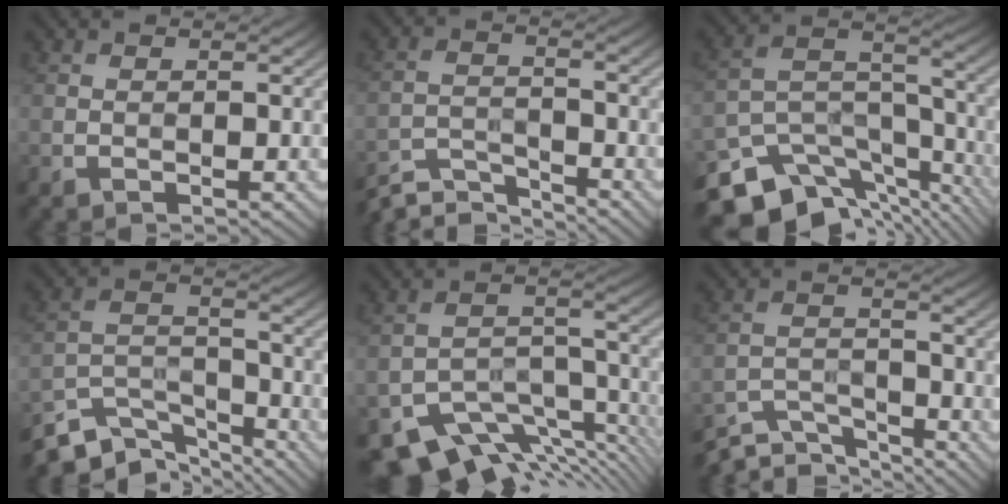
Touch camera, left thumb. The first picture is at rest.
{"total": 6.0, "force": [-5.5, 1.3, 2.0], "torque": [-0.045, -0.012, -0.106]}
{"total": 14.4, "force": [-10.9, 7.1, 6.3], "torque": [-0.147, -0.025, -0.160]}
{"total": 9.1, "force": [-7.5, 3.3, 4.0], "torque": [-0.083, -0.011, -0.145]}
{"total": 11.0, "force": [-8.3, 4.7, 5.5], "torque": [-0.094, -0.025, -0.127]}
{"total": 6.5, "force": [-5.8, 1.7, 2.5], "torque": [-0.057, -0.010, -0.110]}